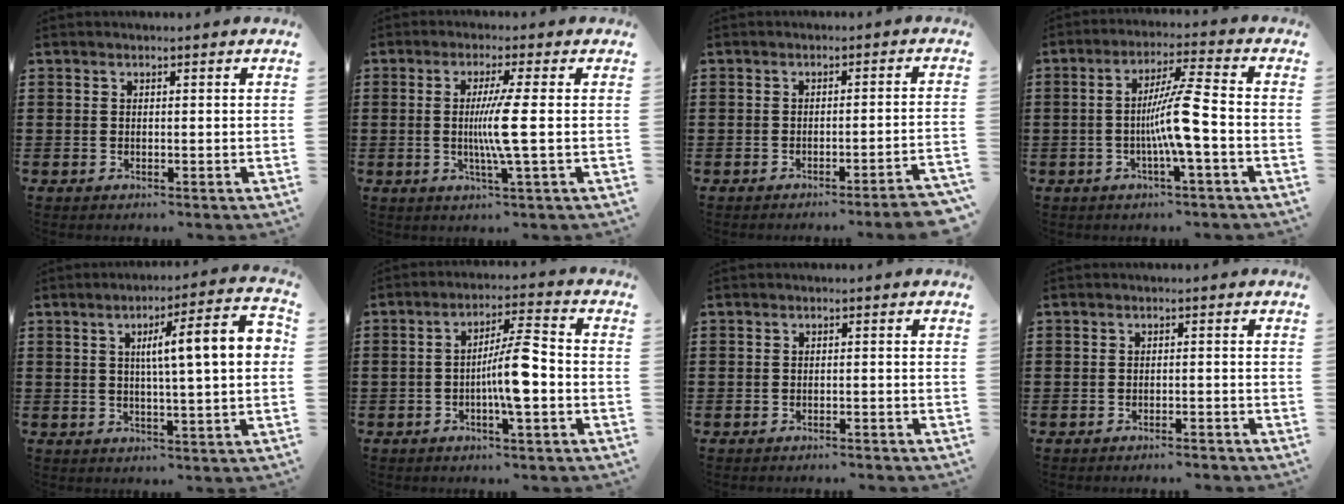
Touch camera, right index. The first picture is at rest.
{"total": 6.3, "force": [-0.3, -0.7, 6.2], "torque": [-0.116, -0.014, -0.013]}
{"total": 2.7, "force": [-2.2, -0.6, 1.5], "torque": [-0.025, -0.008, -0.045]}
{"total": 7.9, "force": [-1.8, -0.2, 7.7], "torque": [-0.139, -0.004, -0.038]}
{"total": 9.6, "force": [1.5, 0.9, 9.5], "torque": [-0.161, -0.003, 0.014]}
{"total": 7.1, "force": [-1.7, 1.0, 6.8], "torque": [-0.124, 0.003, -0.036]}
{"total": 1.0, "force": [-1.0, 0.0, 0.2], "torque": [-0.007, 0.000, -0.020]}
{"total": 1.4, "force": [-1.3, -0.1, 0.3], "torque": [-0.009, 0.001, -0.027]}